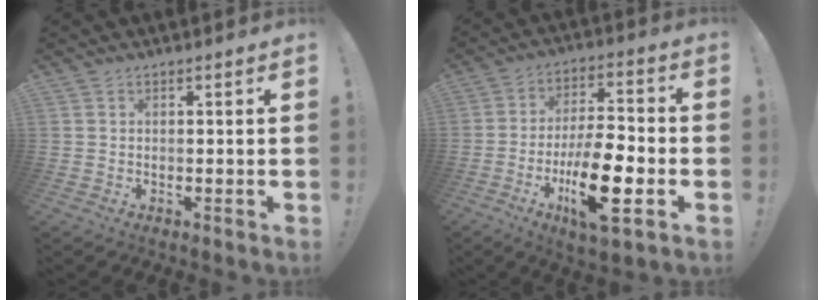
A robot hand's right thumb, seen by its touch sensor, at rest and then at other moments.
{"total": 17.6, "force": [-6.3, 5.8, 15.4], "torque": [-0.266, 0.021, -0.096]}